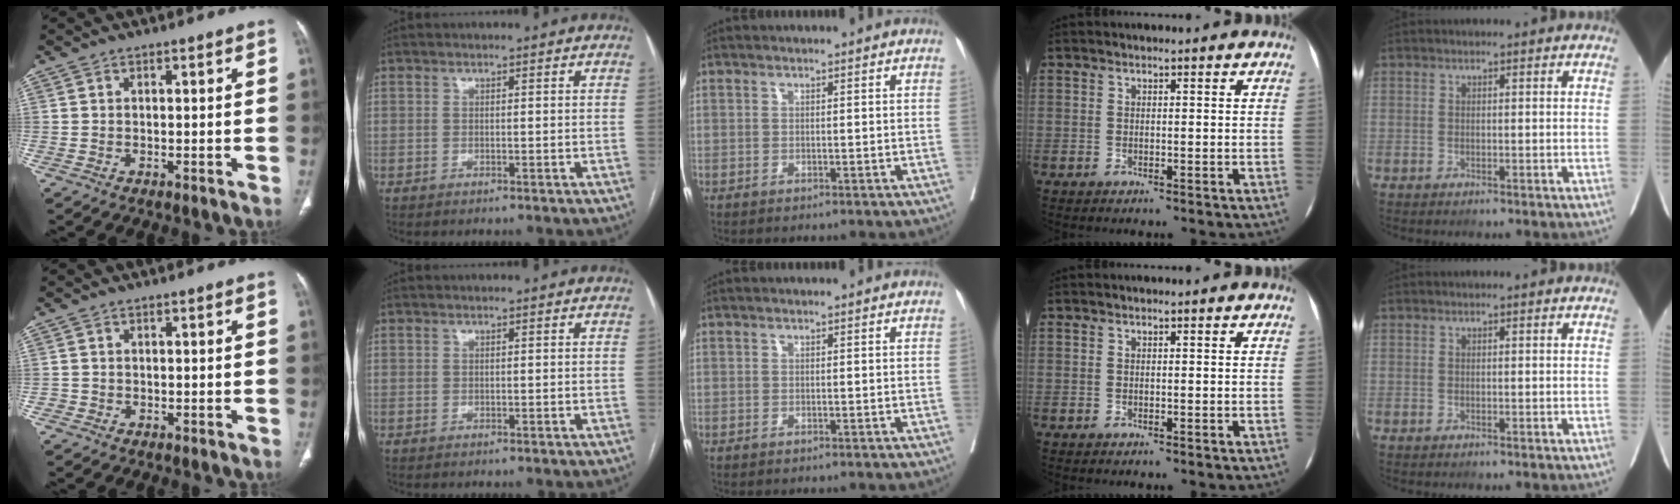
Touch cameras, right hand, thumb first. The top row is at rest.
{"thumb": {"total": 0.9, "force": [-0.3, 0.8, 0.0], "torque": [0.005, 0.006, -0.006]}}